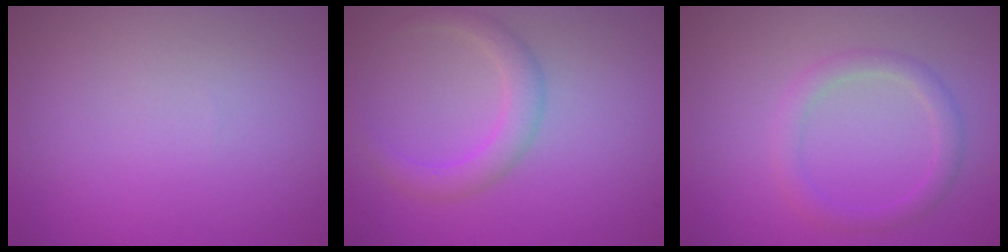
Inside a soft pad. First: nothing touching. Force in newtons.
{"total": 2.5, "press": 2.5, "slide": 0.1}
{"total": 2.1, "press": 2.1, "slide": 0.1}